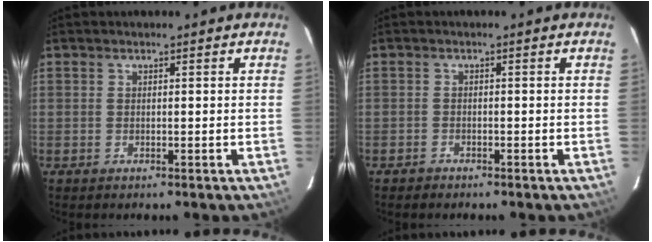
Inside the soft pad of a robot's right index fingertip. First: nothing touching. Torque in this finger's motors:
{"motor_torque": [0.09, -0.09, 0.01, 0.00]}